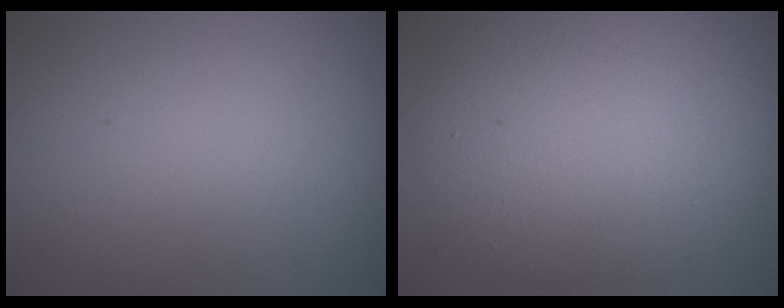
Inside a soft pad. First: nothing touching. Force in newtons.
{"total": 9.1, "press": 9.1, "slide": 0.6}